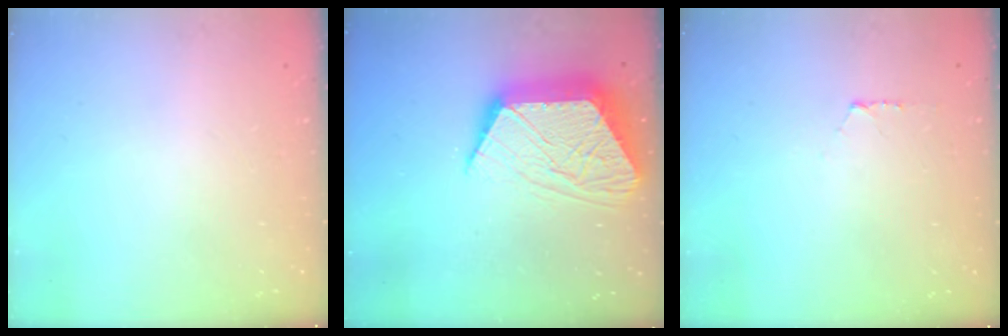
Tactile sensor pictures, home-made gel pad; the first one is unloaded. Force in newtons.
{"total": 18.1, "press": 18.1, "slide": 1.2}
{"total": 3.6, "press": 3.5, "slide": 0.4}